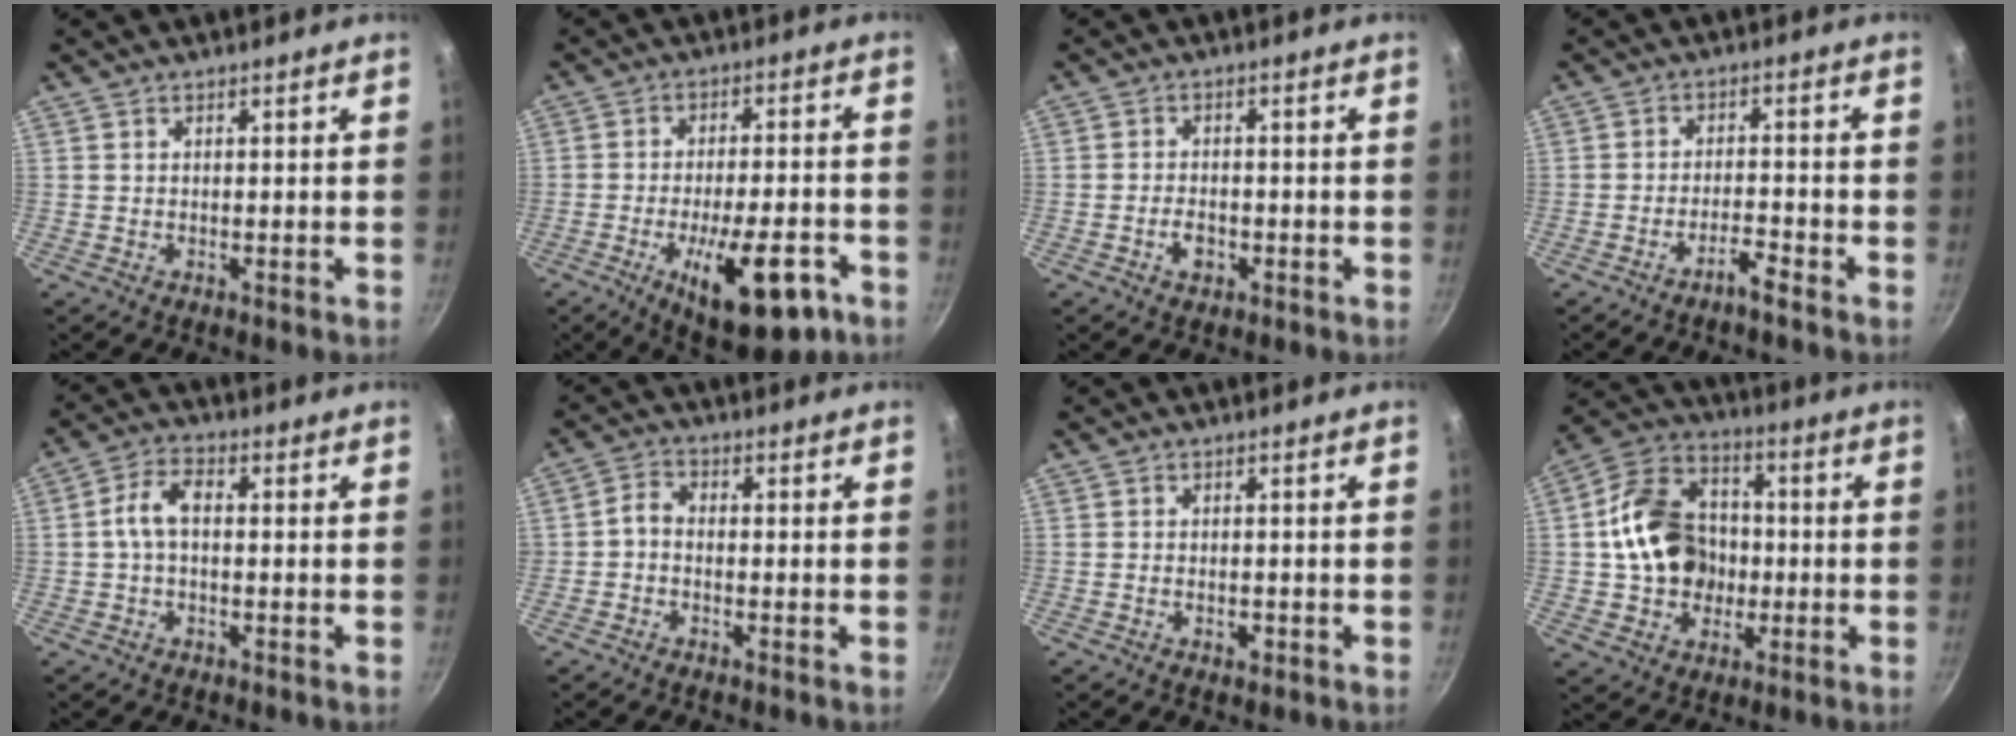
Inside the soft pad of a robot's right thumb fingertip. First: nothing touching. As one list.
[{"total": 15.9, "force": [-6.9, 6.0, 13.0], "torque": [-0.169, 0.025, -0.092]}, {"total": 3.2, "force": [-1.4, 2.0, 1.9], "torque": [-0.028, 0.013, -0.026]}, {"total": 3.3, "force": [-2.7, 0.3, 1.9], "torque": [-0.035, 0.027, -0.046]}, {"total": 5.3, "force": [-0.2, 3.0, 4.3], "torque": [-0.083, 0.026, -0.011]}, {"total": 2.7, "force": [-1.1, 1.7, 1.8], "torque": [-0.042, 0.017, -0.030]}, {"total": 1.4, "force": [-0.8, 0.8, 0.9], "torque": [-0.014, 0.004, -0.013]}, {"total": 16.0, "force": [-0.4, 13.0, 9.2], "torque": [-0.136, 0.036, -0.011]}]